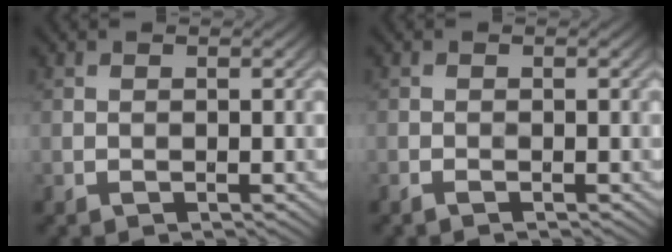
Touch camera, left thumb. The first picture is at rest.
{"total": 0.7, "force": [-0.6, 0.1, 0.3], "torque": [-0.006, -0.002, -0.012]}